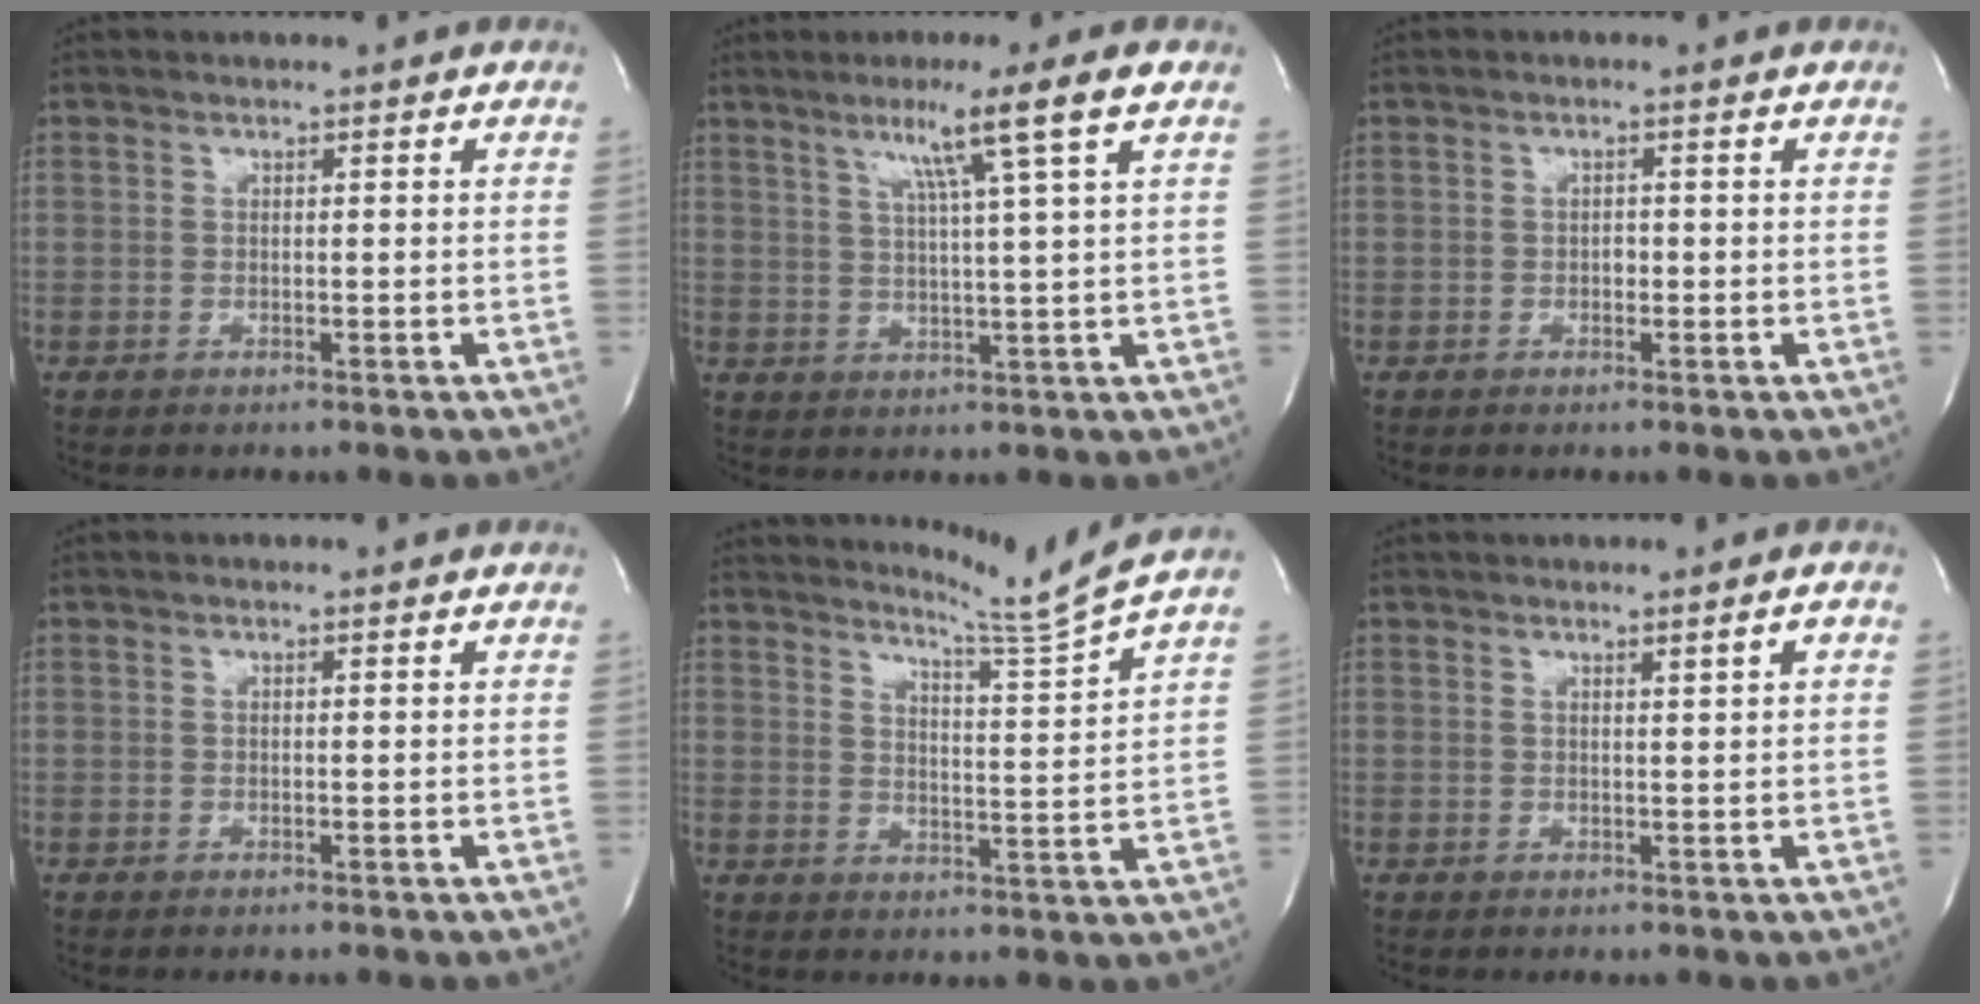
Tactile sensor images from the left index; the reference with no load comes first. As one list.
[{"total": 8.2, "force": [4.1, -2.0, 6.8], "torque": [-0.117, -0.005, 0.068]}, {"total": 0.9, "force": [-0.4, 0.6, 0.5], "torque": [-0.008, -0.001, -0.009]}, {"total": 0.0}, {"total": 8.0, "force": [7.1, -3.5, 0.9], "torque": [-0.038, -0.077, 0.108]}, {"total": 1.2, "force": [0.5, -0.3, 1.0], "torque": [-0.019, -0.010, 0.009]}]